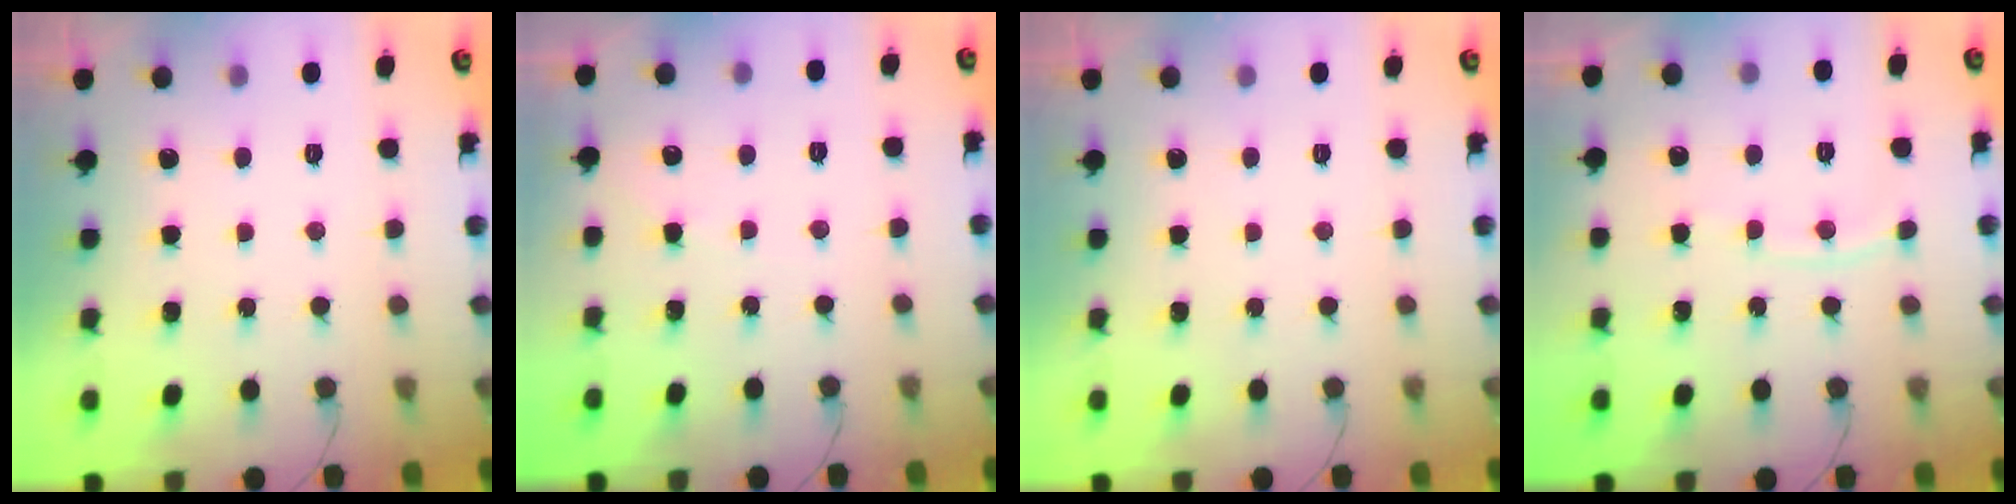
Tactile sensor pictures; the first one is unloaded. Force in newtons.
{"total": 2.7, "press": 2.7, "slide": 0.4}
{"total": 0.0}
{"total": 5.6, "press": 5.6, "slide": 0.8}